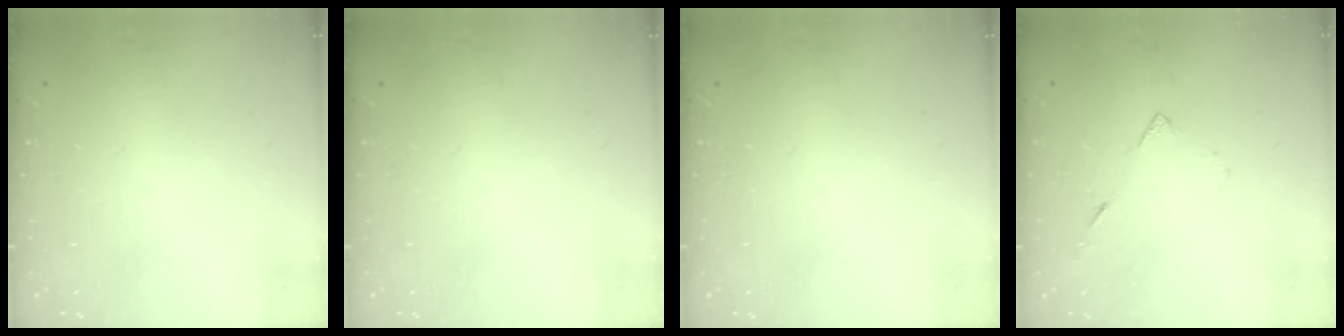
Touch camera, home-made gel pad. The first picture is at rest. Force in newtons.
{"total": 0.0}
{"total": 0.0}
{"total": 5.8, "press": 5.8, "slide": 0.7}